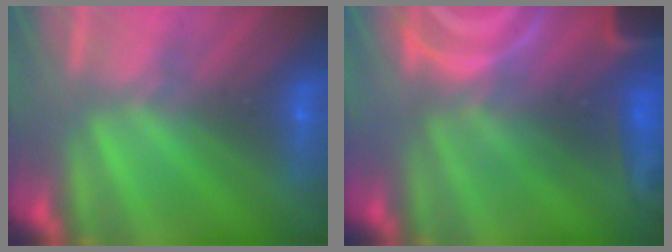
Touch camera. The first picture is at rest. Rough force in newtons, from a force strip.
{"total": 8.7}